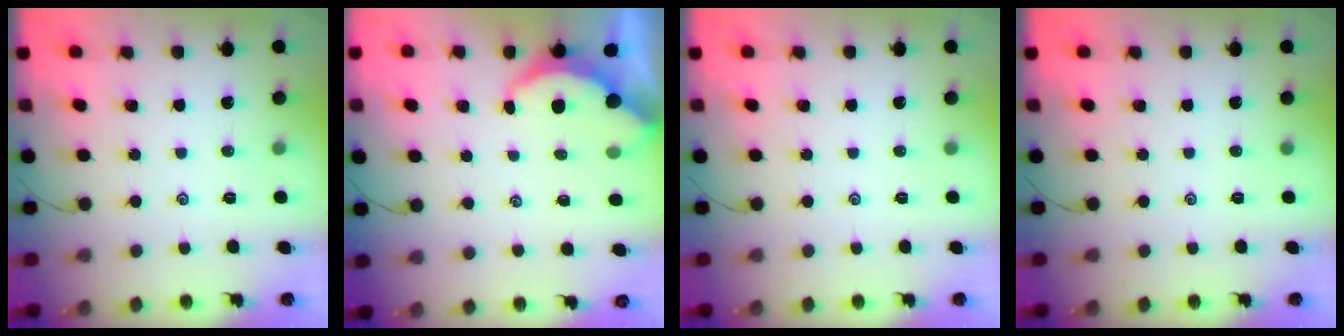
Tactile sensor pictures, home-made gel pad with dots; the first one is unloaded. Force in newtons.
{"total": 3.3, "press": 3.3, "slide": 0.3}
{"total": 0.0}
{"total": 0.0}